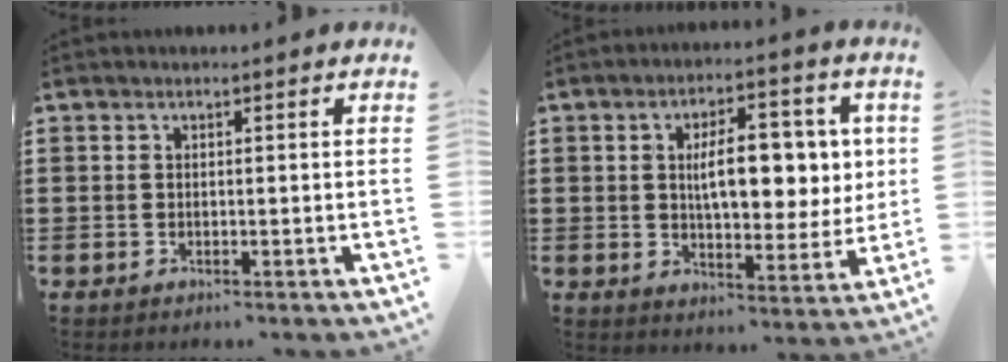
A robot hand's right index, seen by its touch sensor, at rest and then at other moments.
{"total": 10.3, "force": [1.6, 4.6, 9.1], "torque": [-0.143, 0.003, 0.022]}